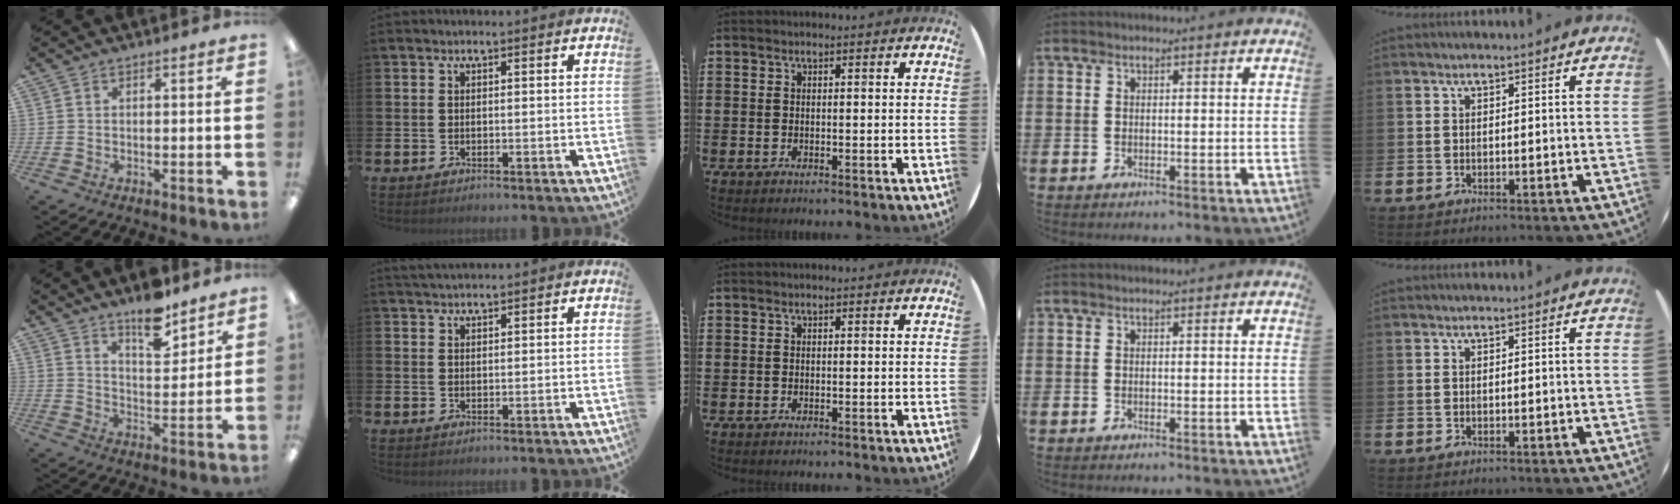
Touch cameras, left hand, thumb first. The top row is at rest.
{"thumb": {"total": 10.2, "force": [8.1, 3.7, 4.9], "torque": [-0.062, -0.052, 0.140]}, "index": {"total": 1.9, "force": [1.8, 0.3, 0.3], "torque": [-0.005, -0.001, 0.033]}}